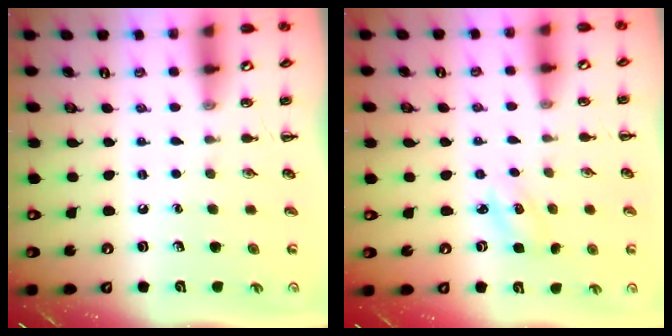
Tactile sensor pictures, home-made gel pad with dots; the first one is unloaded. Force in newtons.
{"total": 3.1, "press": 2.9, "slide": 1.0}